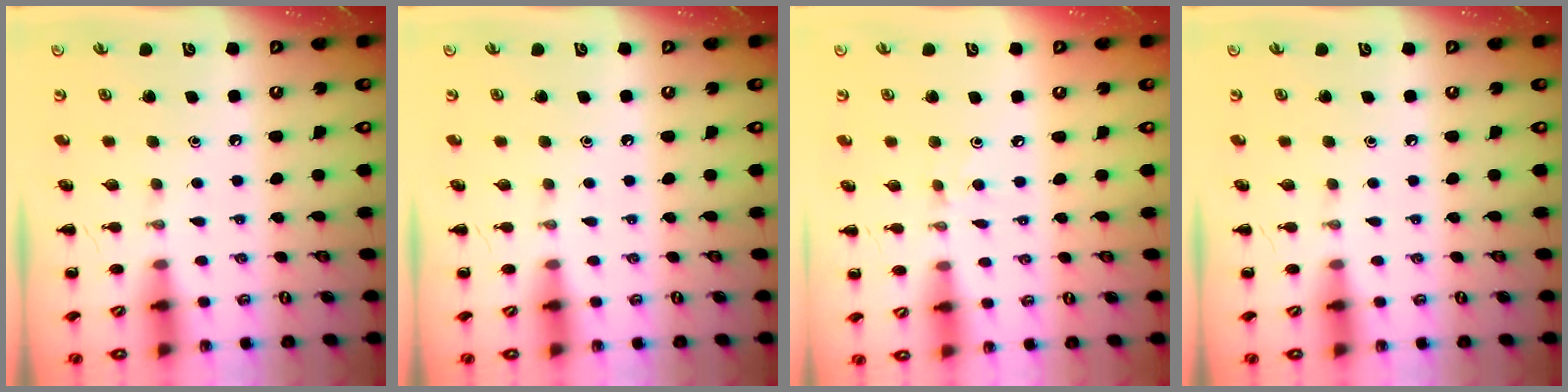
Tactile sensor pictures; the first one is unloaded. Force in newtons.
{"total": 0.0}
{"total": 4.0, "press": 3.8, "slide": 1.3}
{"total": 0.0}